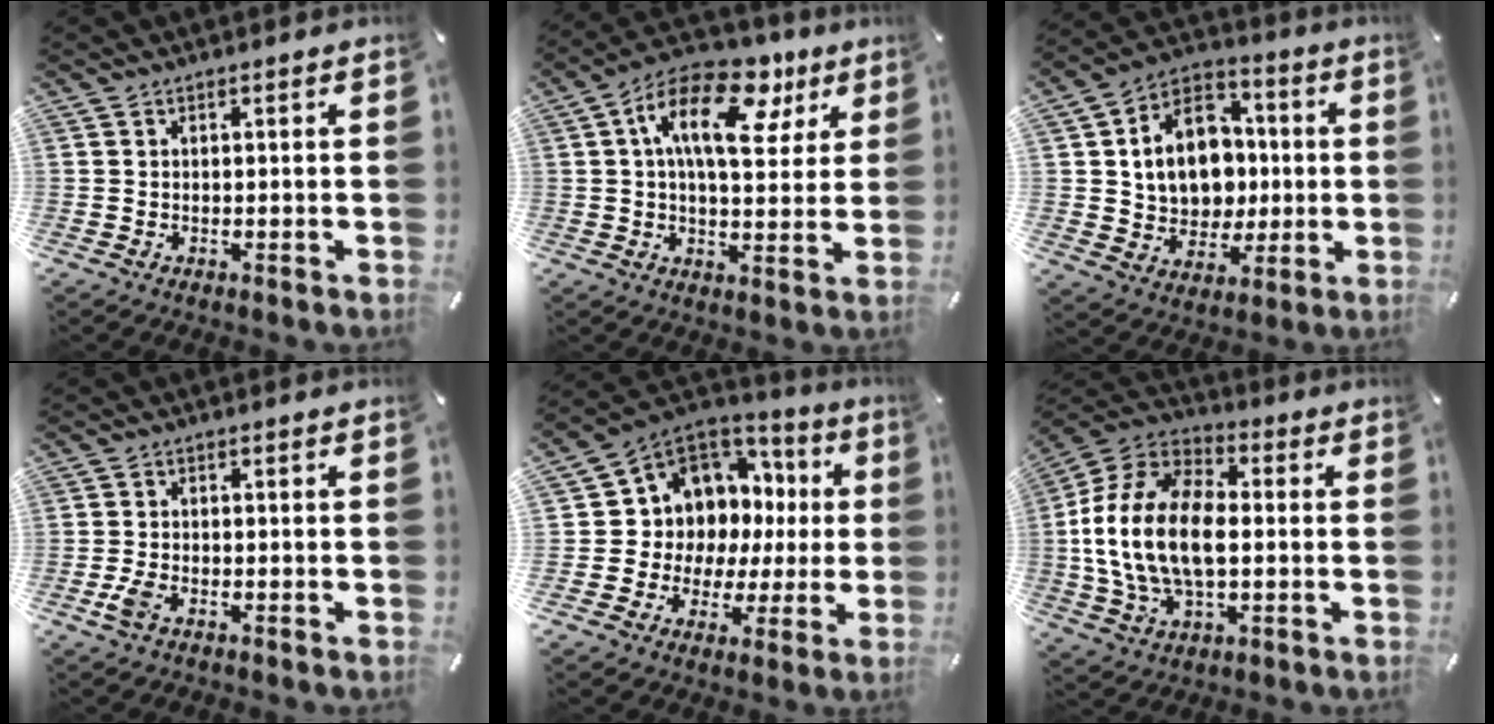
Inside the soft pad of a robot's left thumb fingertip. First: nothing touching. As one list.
[{"total": 18.0, "force": [7.2, 9.3, 13.7], "torque": [-0.224, -0.022, 0.117]}, {"total": 15.2, "force": [0.4, 12.8, 8.1], "torque": [-0.153, 0.012, 0.018]}, {"total": 3.2, "force": [-1.6, 1.6, 2.3], "torque": [-0.056, -0.001, -0.033]}, {"total": 9.0, "force": [3.2, 8.4, 1.2], "torque": [-0.026, -0.065, 0.071]}, {"total": 17.4, "force": [-1.2, 11.3, 13.1], "torque": [-0.301, 0.005, -0.028]}]